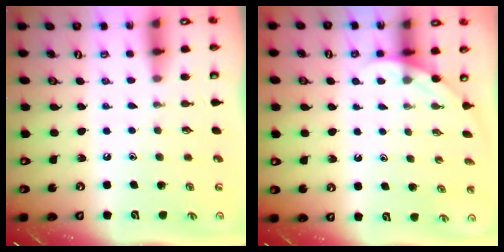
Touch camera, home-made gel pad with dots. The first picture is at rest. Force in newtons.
{"total": 2.2, "press": 2.2, "slide": 0.0}